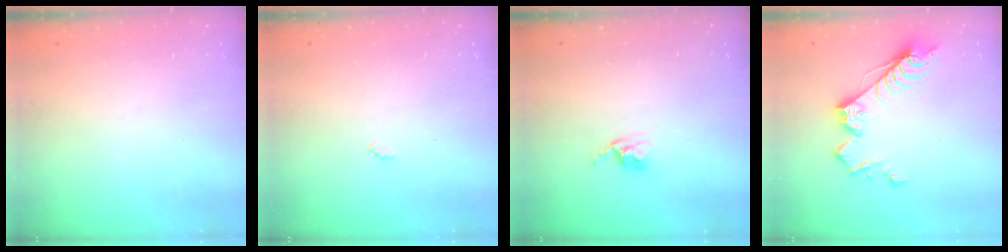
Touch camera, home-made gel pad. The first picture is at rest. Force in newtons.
{"total": 3.0, "press": 3.0, "slide": 0.4}
{"total": 2.7, "press": 2.7, "slide": 0.4}
{"total": 13.9, "press": 13.9, "slide": 0.5}